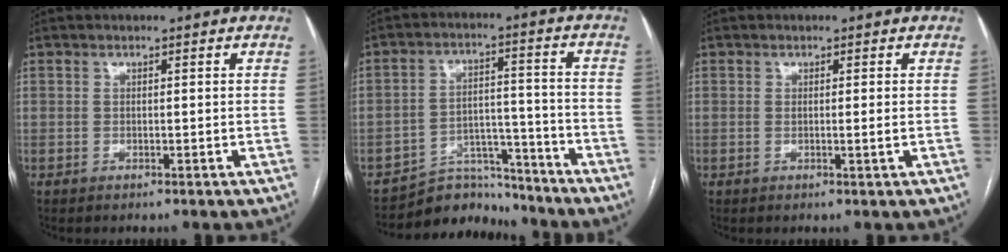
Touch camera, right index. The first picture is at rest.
{"total": 7.8, "force": [-7.4, 2.4, -0.7], "torque": [0.024, 0.042, -0.120]}
{"total": 1.0, "force": [0.0, -0.3, 0.9], "torque": [-0.018, -0.004, -0.002]}